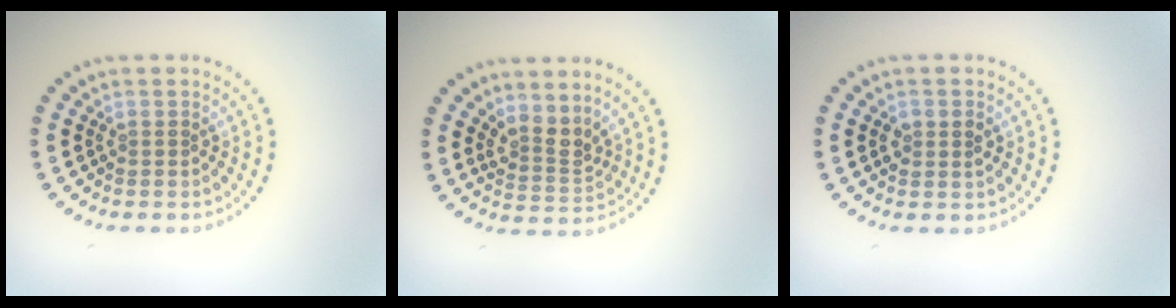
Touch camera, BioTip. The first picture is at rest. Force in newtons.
{"total": 2.5, "press": 1.9, "slide": 1.7}
{"total": 1.5, "press": 1.5, "slide": 0.3}